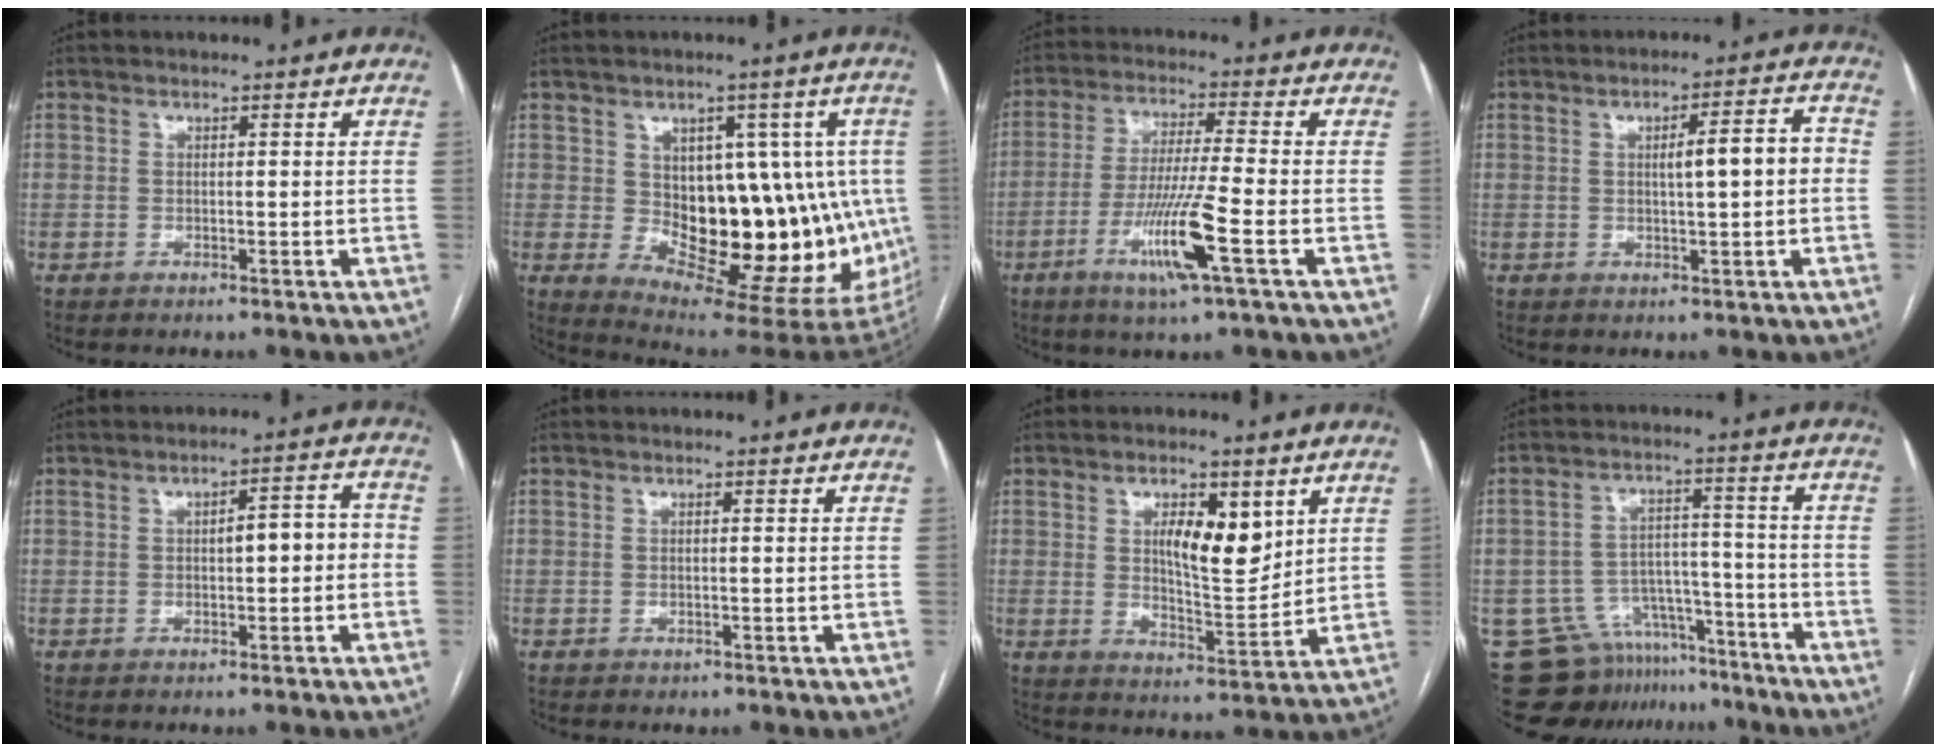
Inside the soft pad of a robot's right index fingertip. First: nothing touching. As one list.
[{"total": 17.7, "force": [-1.2, 8.6, 15.4], "torque": [-0.165, 0.014, 0.007]}, {"total": 10.7, "force": [-4.1, -0.6, 9.9], "torque": [-0.194, -0.018, -0.078]}, {"total": 6.1, "force": [0.3, 0.9, 6.0], "torque": [-0.090, 0.019, 0.006]}, {"total": 5.0, "force": [-0.2, 1.6, 4.8], "torque": [-0.064, 0.028, -0.003]}, {"total": 0.0}, {"total": 8.5, "force": [3.3, 3.0, 7.3], "torque": [-0.115, -0.007, 0.059]}, {"total": 12.5, "force": [-10.5, 6.6, 1.1], "torque": [-0.014, 0.051, -0.152]}]